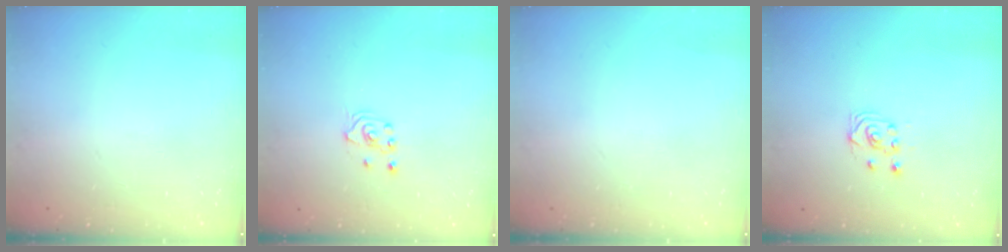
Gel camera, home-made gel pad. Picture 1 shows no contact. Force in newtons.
{"total": 2.1, "press": 2.1, "slide": 0.1}
{"total": 0.0}
{"total": 2.7, "press": 2.4, "slide": 1.3}